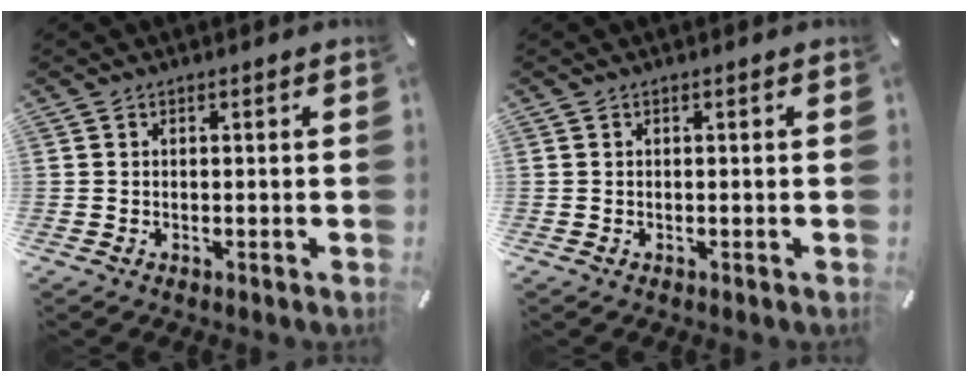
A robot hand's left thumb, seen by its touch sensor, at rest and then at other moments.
{"total": 0.0}